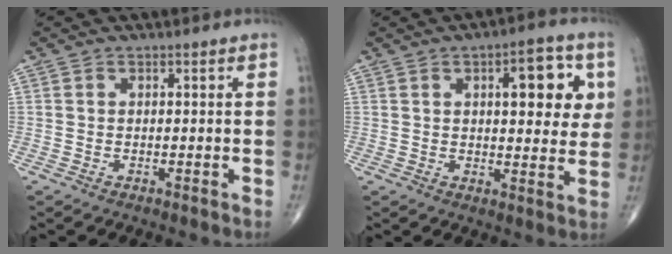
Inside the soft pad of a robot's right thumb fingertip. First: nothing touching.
{"total": 13.9, "force": [4.5, 5.5, 12.0], "torque": [-0.124, -0.012, 0.057]}